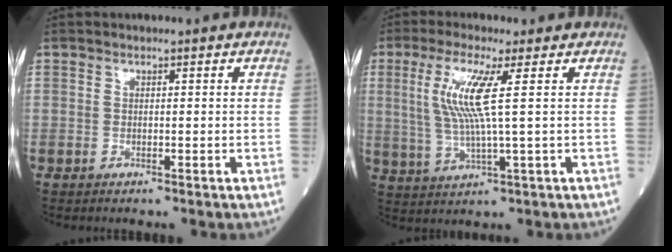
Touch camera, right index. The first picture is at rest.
{"total": 8.1, "force": [2.0, -0.4, 7.9], "torque": [-0.175, -0.002, 0.039]}